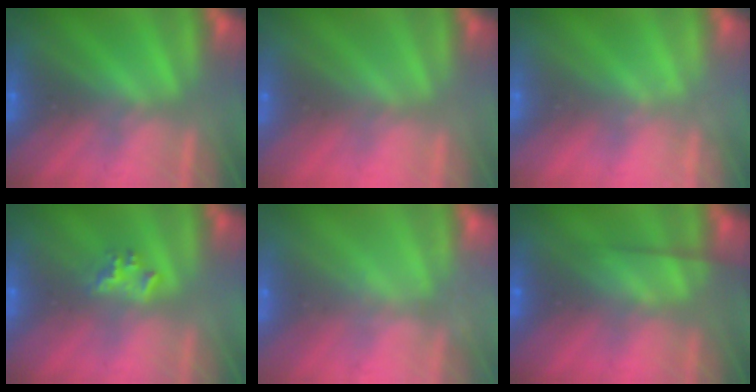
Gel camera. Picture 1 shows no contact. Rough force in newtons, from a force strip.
{"total": 2.9}
{"total": 2.1}
{"total": 2.1}
{"total": 2.4}
{"total": 7.5}